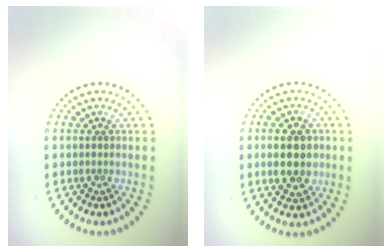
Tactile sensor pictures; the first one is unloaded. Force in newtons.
{"total": 4.6, "press": 4.6, "slide": 0.2}